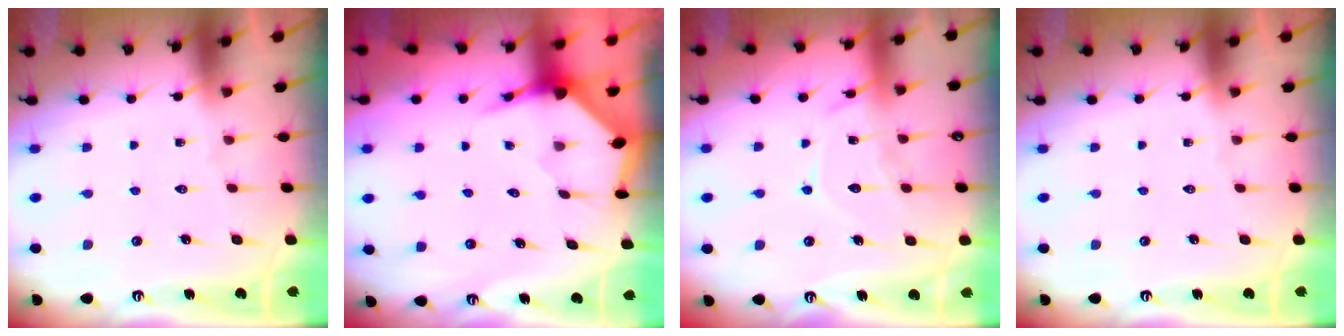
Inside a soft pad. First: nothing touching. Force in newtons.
{"total": 3.5, "press": 3.4, "slide": 0.4}
{"total": 11.5, "press": 11.4, "slide": 1.0}
{"total": 0.0}